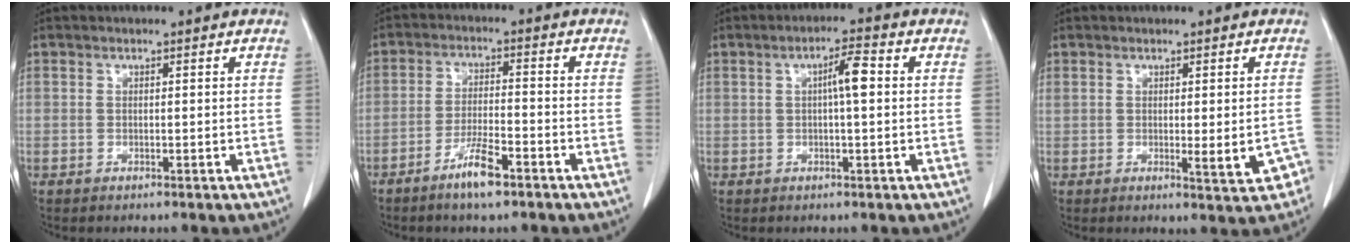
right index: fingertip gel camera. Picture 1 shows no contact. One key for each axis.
{"total": 5.9, "fx": -3.9, "fy": 0.7, "fz": 4.4, "tx": -0.086, "ty": -0.004, "tz": -0.071}
{"total": 4.1, "fx": 0.5, "fy": 0.5, "fz": 4.1, "tx": -0.070, "ty": 0.009, "tz": 0.005}
{"total": 4.8, "fx": -0.9, "fy": 1.4, "fz": 4.5, "tx": -0.050, "ty": -0.004, "tz": -0.003}